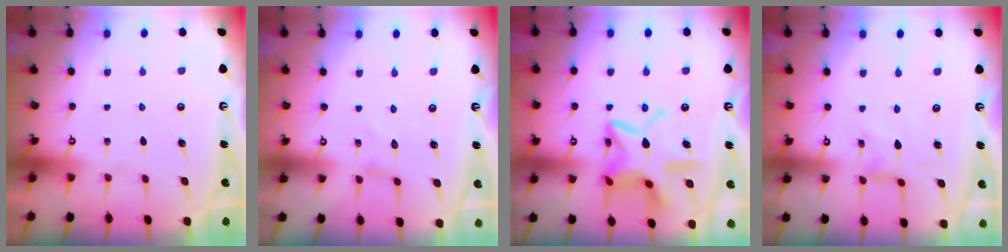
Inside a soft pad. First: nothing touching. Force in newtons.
{"total": 0.0}
{"total": 16.5, "press": 16.4, "slide": 1.6}
{"total": 0.0}